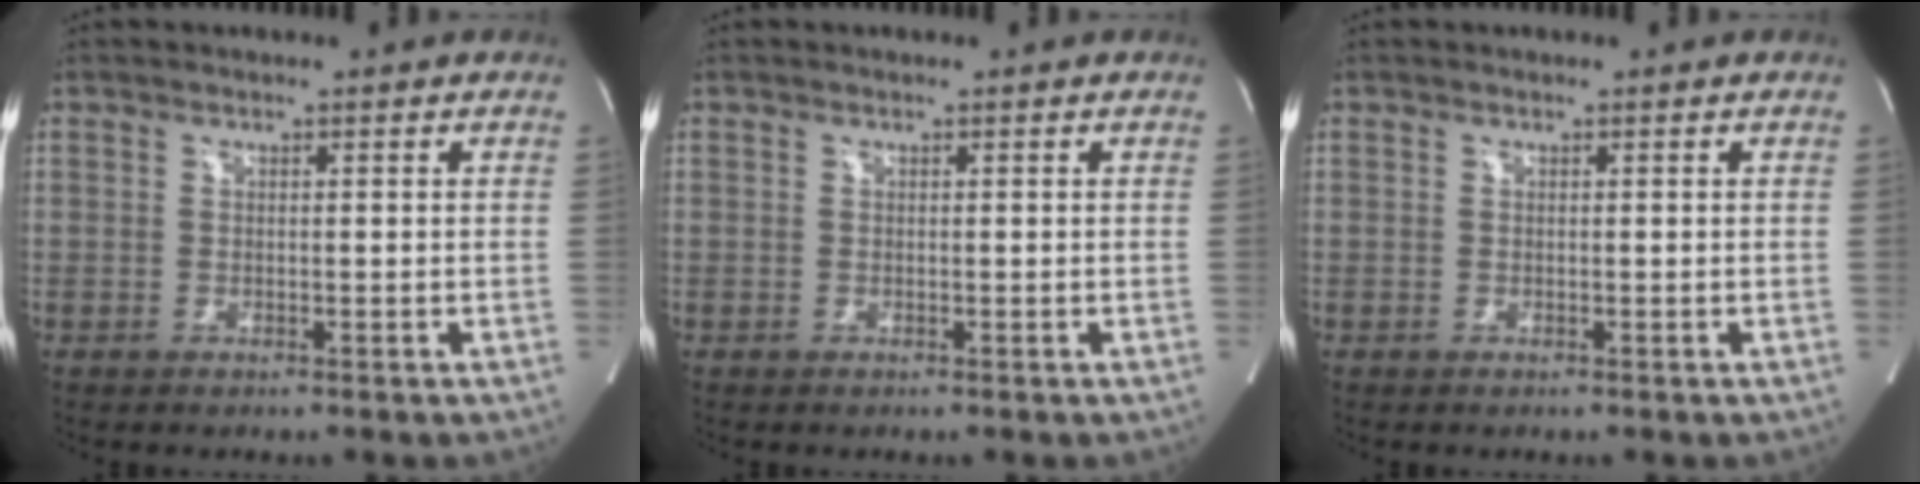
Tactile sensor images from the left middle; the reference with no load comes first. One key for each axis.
{"total": 0.0}
{"total": 0.0}